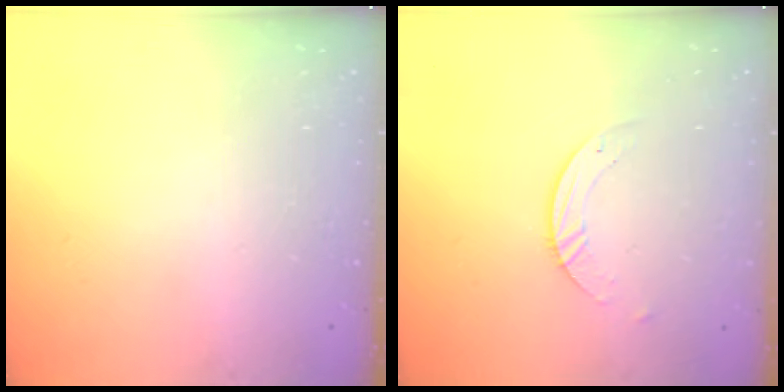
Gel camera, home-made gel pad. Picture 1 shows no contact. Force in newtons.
{"total": 3.4, "press": 3.4, "slide": 0.1}